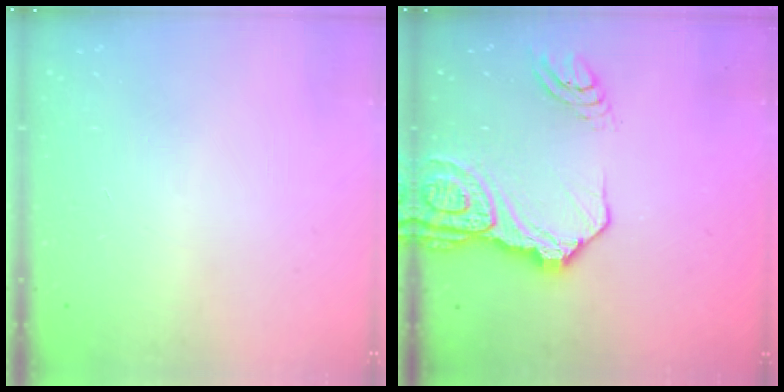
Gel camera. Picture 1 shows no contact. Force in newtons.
{"total": 16.7, "press": 16.6, "slide": 1.9}